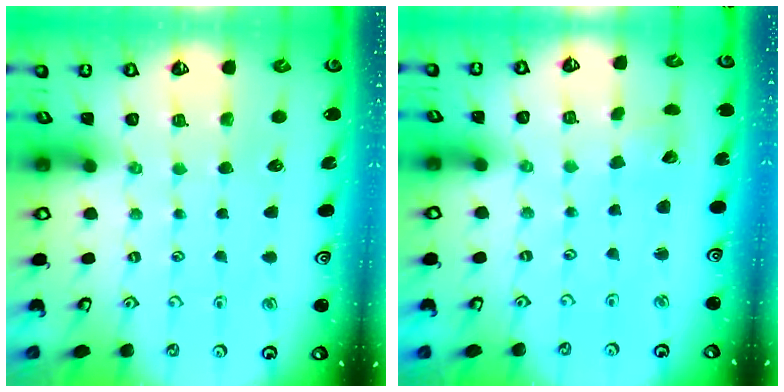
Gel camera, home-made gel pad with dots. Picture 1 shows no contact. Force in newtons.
{"total": 3.4, "press": 3.4, "slide": 0.5}